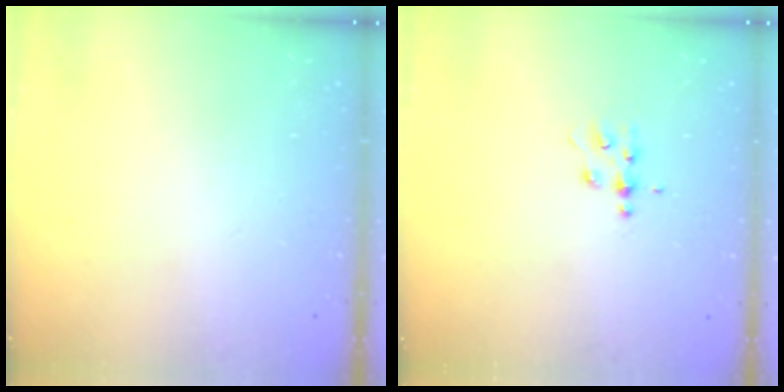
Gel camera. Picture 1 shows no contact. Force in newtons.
{"total": 4.3, "press": 4.3, "slide": 0.5}